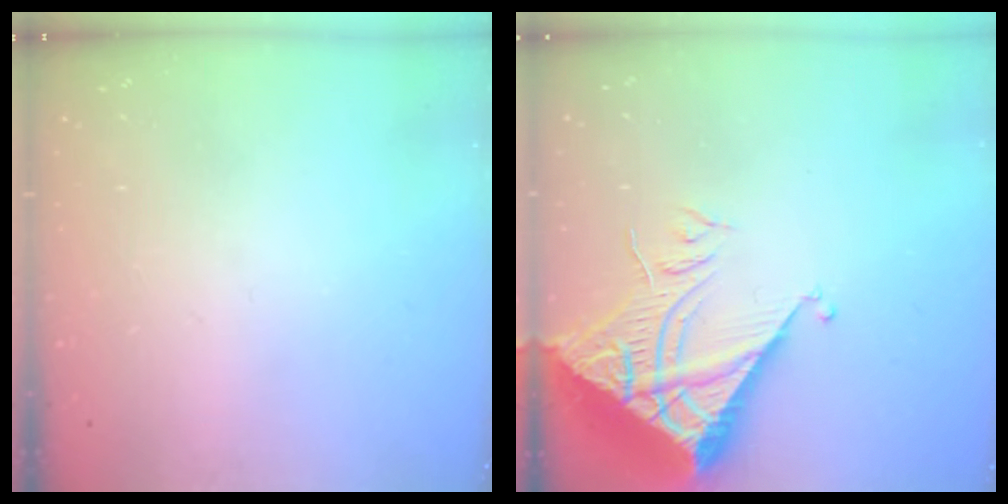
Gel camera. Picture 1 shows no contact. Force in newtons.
{"total": 11.2, "press": 11.2, "slide": 0.9}